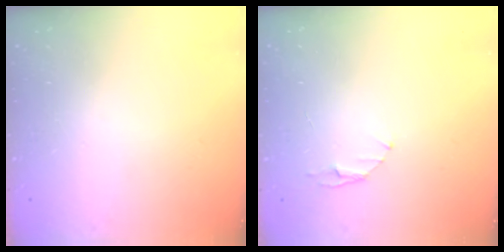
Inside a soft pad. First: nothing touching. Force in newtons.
{"total": 3.2, "press": 3.2, "slide": 0.4}